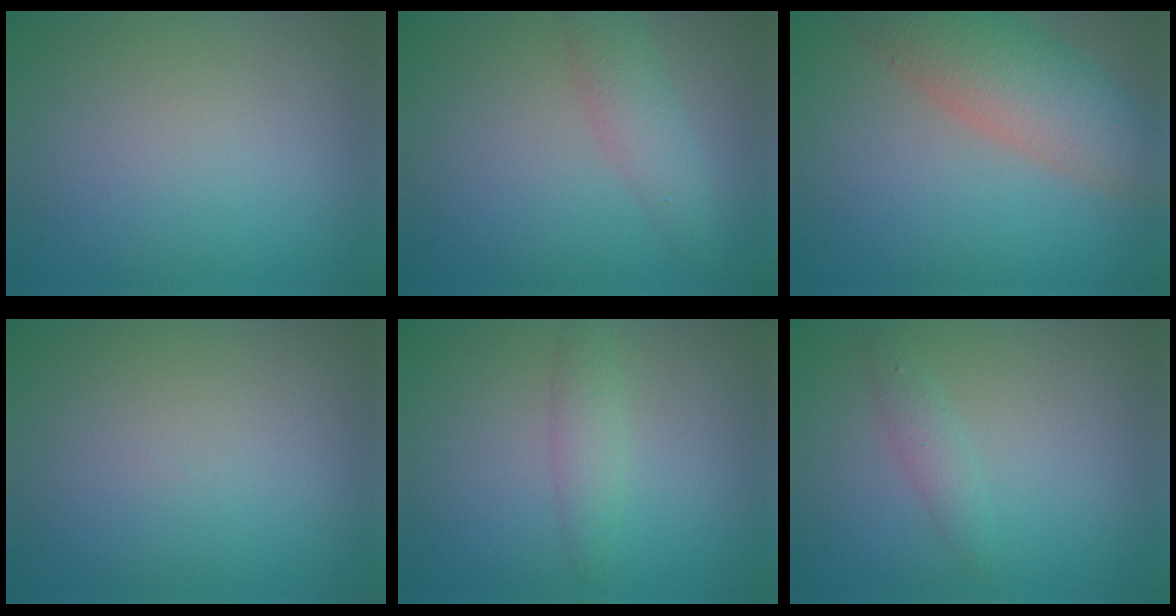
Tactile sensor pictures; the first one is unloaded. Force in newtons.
{"total": 2.8, "press": 2.8, "slide": 0.2}
{"total": 7.4, "press": 7.4, "slide": 0.3}
{"total": 0.0}
{"total": 1.9, "press": 1.9, "slide": 0.0}
{"total": 1.6, "press": 1.6, "slide": 0.1}